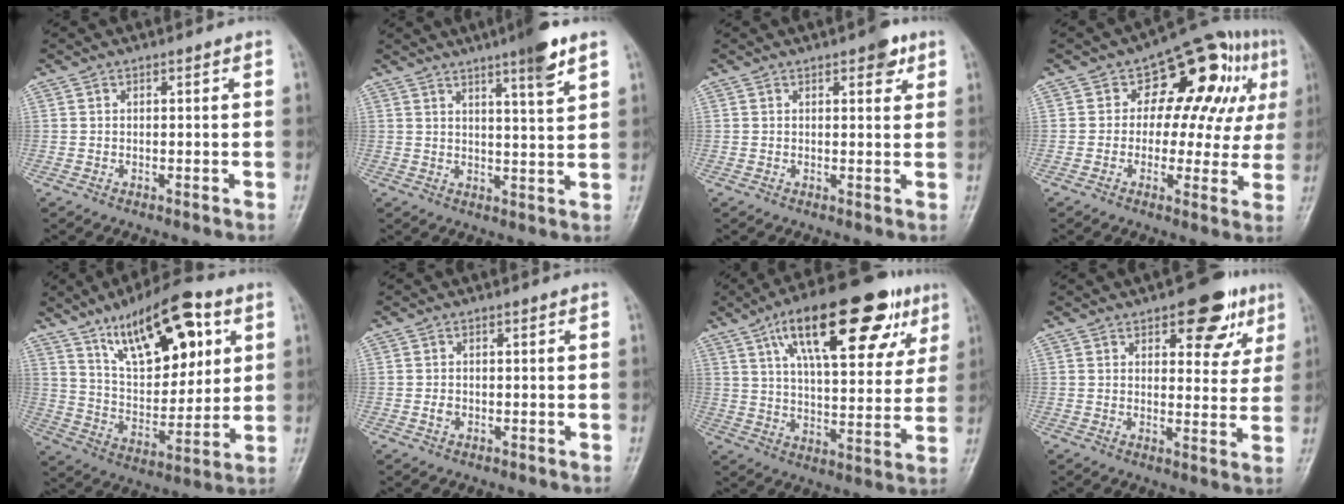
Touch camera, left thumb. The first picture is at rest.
{"total": 7.5, "force": [4.8, 0.5, 5.8], "torque": [-0.082, -0.025, 0.069]}
{"total": 3.7, "force": [2.0, 1.8, 2.6], "torque": [-0.018, -0.005, 0.020]}
{"total": 16.8, "force": [4.9, 10.1, 12.5], "torque": [-0.090, 0.018, 0.055]}
{"total": 20.3, "force": [9.6, 9.3, 15.3], "torque": [-0.189, -0.034, 0.164]}
{"total": 1.2, "force": [-0.5, 0.9, 0.6], "torque": [-0.012, 0.001, -0.009]}
{"total": 24.6, "force": [11.7, 9.9, 19.2], "torque": [-0.267, -0.001, 0.178]}
{"total": 10.5, "force": [5.7, 5.2, 7.1], "torque": [-0.050, -0.021, 0.069]}